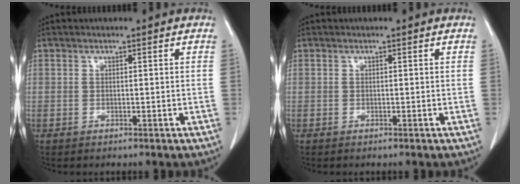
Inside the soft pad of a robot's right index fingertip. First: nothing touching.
{"total": 0.0}